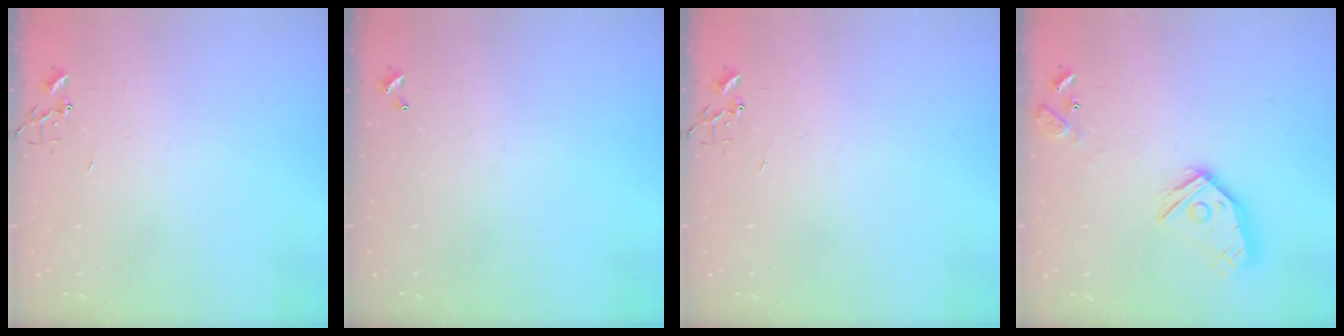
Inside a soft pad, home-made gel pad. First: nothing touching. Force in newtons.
{"total": 0.0}
{"total": 0.0}
{"total": 14.1, "press": 14.1, "slide": 1.1}